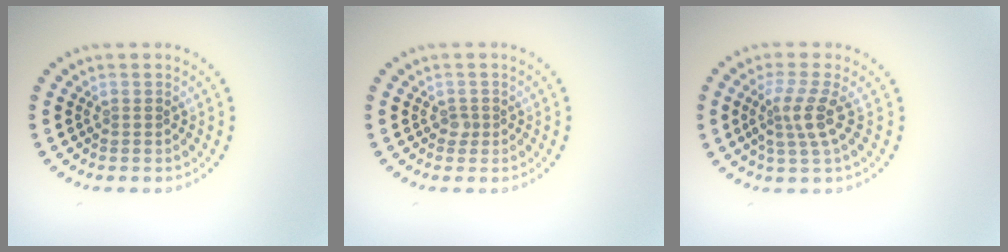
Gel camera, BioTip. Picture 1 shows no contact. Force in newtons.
{"total": 0.8, "press": 0.6, "slide": 0.5}
{"total": 2.8, "press": 2.2, "slide": 1.8}